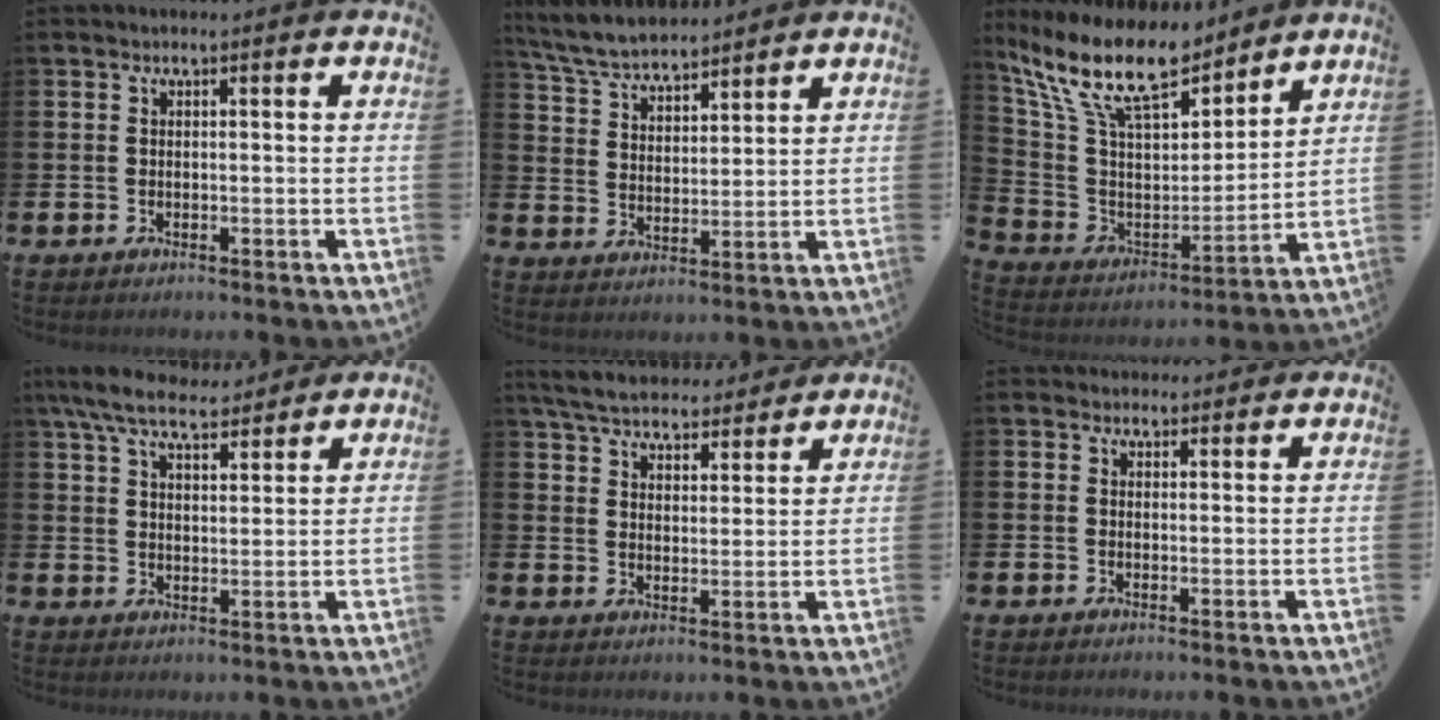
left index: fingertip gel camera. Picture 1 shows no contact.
{"total": 5.9, "force": [5.7, 1.1, 1.1], "torque": [-0.051, -0.026, 0.103]}
{"total": 13.7, "force": [11.4, 4.3, 6.3], "torque": [-0.176, -0.058, 0.206]}
{"total": 7.9, "force": [7.1, 2.1, 2.8], "torque": [-0.075, -0.024, 0.130]}
{"total": 5.8, "force": [5.5, 1.3, 1.1], "torque": [-0.052, -0.029, 0.099]}
{"total": 1.9, "force": [1.8, 0.6, -0.2], "torque": [0.008, -0.007, 0.032]}